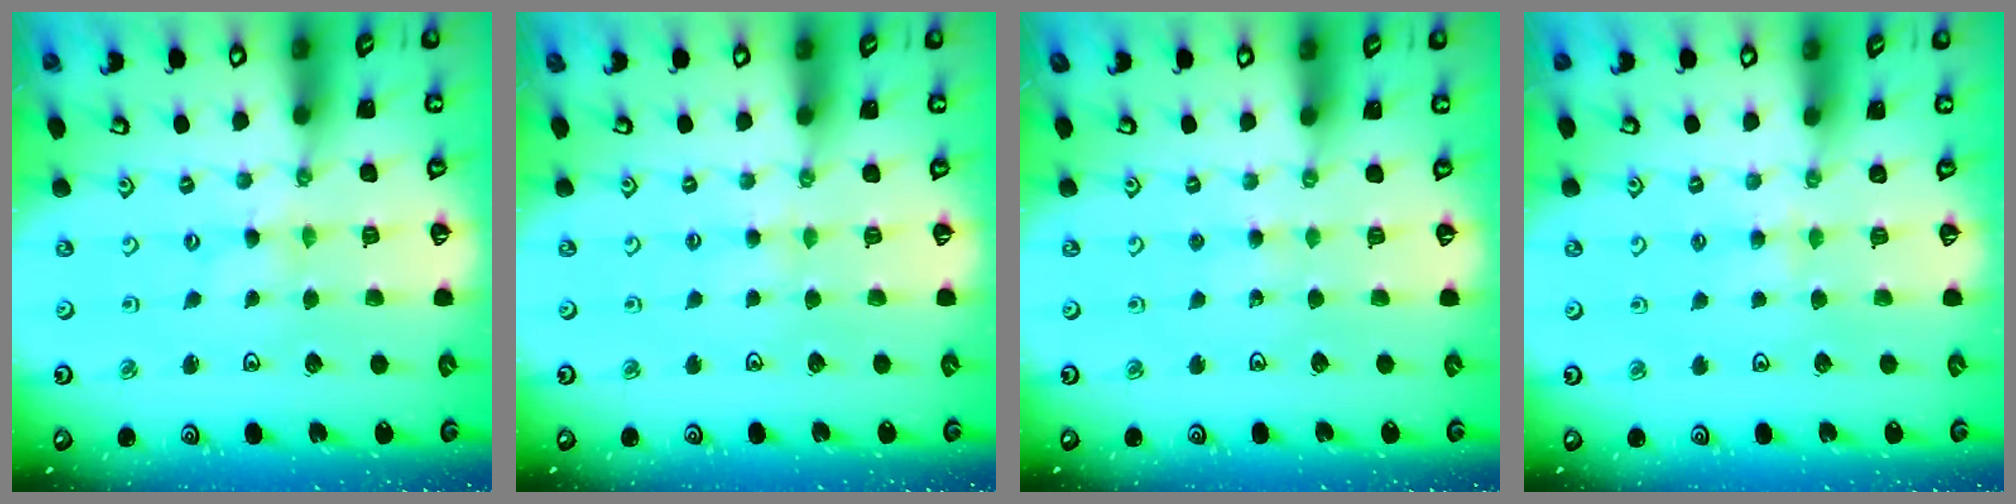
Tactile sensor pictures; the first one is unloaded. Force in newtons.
{"total": 1.9, "press": 1.9, "slide": 0.4}
{"total": 2.5, "press": 2.5, "slide": 0.4}
{"total": 2.9, "press": 2.9, "slide": 0.5}